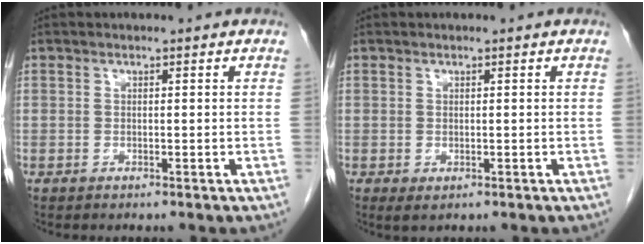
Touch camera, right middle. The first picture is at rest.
{"total": 1.0, "force": [-0.2, 0.6, 0.8], "torque": [-0.014, -0.004, 0.003]}